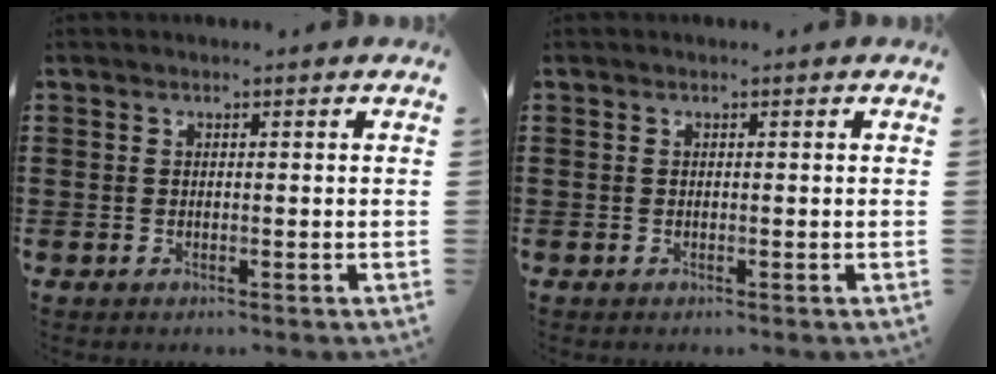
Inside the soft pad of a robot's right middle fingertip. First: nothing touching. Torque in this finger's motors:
{"motor_torque": [-0.46, -0.36, 0.00, 0.01]}